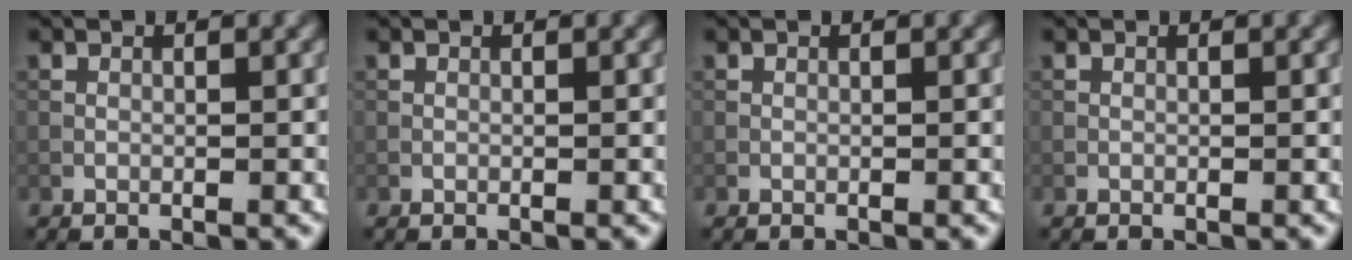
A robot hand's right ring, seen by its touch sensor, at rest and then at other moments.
{"total": 0.0}
{"total": 0.0}
{"total": 0.0}